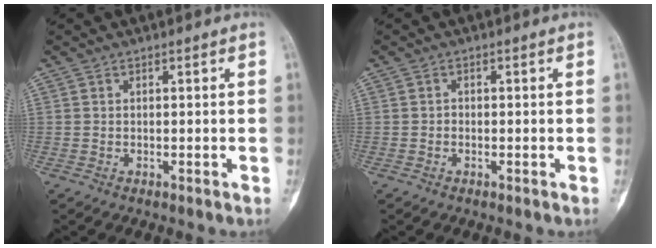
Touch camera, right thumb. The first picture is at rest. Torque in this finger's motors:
{"motor_torque": [-0.29, -0.30, 0.19, -0.05, -0.02]}